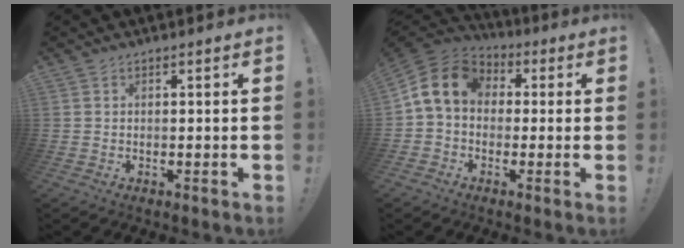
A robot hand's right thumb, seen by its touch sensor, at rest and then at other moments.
{"total": 11.6, "force": [2.0, 8.8, 7.3], "torque": [-0.136, 0.014, 0.045]}